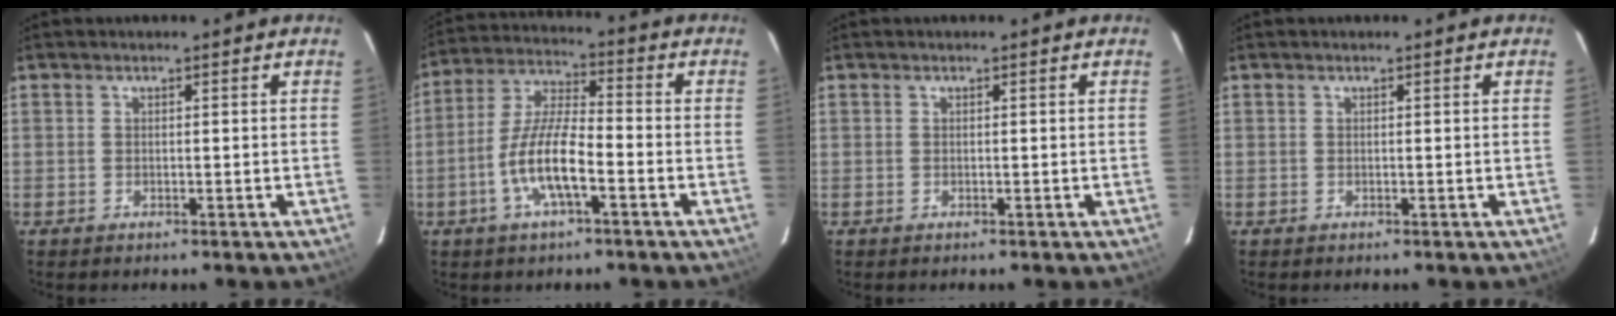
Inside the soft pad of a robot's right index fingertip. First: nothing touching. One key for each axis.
{"total": 10.5, "fx": -4.3, "fy": 2.7, "fz": 9.2, "tx": -0.193, "ty": 0.001, "tz": -0.082}
{"total": 0.0}
{"total": 0.0}